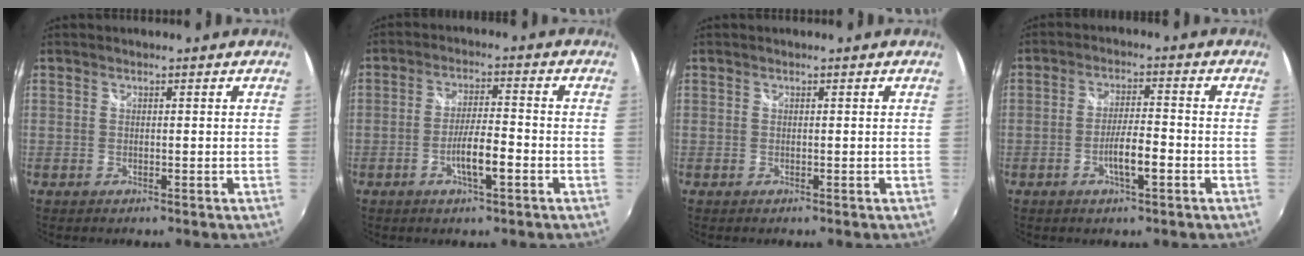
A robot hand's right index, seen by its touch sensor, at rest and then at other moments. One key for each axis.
{"total": 6.3, "fx": -2.6, "fy": 1.1, "fz": 5.6, "tx": -0.105, "ty": -0.001, "tz": -0.043}
{"total": 0.0}
{"total": 5.5, "fx": -2.3, "fy": 1.0, "fz": 4.9, "tx": -0.093, "ty": 0.000, "tz": -0.038}